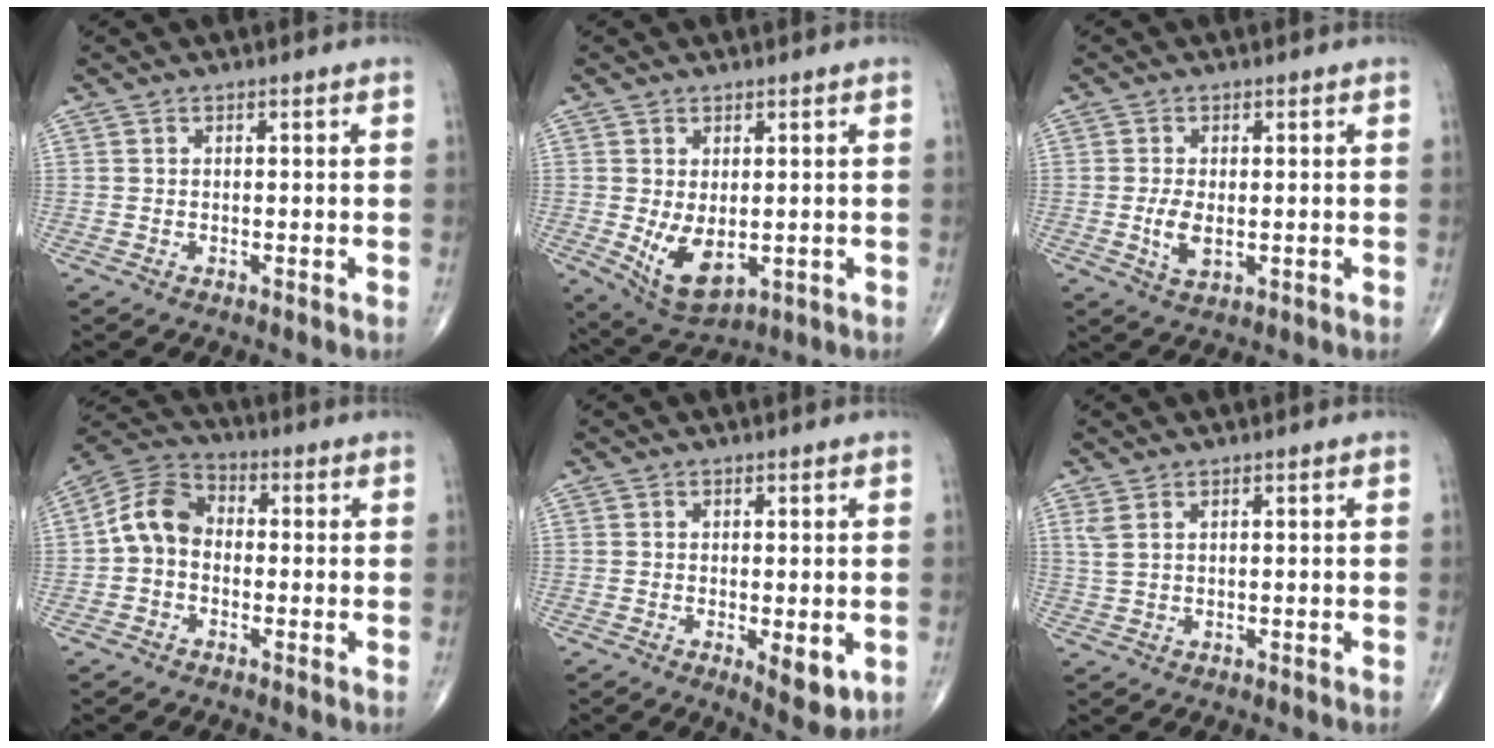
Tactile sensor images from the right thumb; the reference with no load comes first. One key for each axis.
{"total": 8.0, "fx": -0.8, "fy": 4.5, "fz": 6.6, "tx": -0.106, "ty": -0.015, "tz": 0.006}
{"total": 4.2, "fx": -0.4, "fy": 2.1, "fz": 3.6, "tx": -0.073, "ty": -0.009, "tz": -0.003}
{"total": 8.2, "fx": -0.8, "fy": 6.1, "fz": 5.3, "tx": -0.089, "ty": 0.027, "tz": -0.033}
{"total": 5.4, "fx": -1.2, "fy": 1.9, "fz": 4.9, "tx": -0.067, "ty": -0.016, "tz": -0.012}
{"total": 2.2, "fx": 1.2, "fy": 0.7, "fz": 1.7, "tx": -0.047, "ty": 0.005, "tz": 0.033}